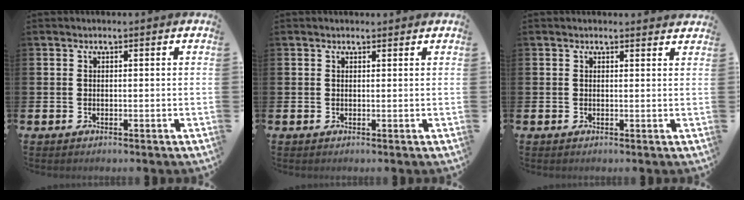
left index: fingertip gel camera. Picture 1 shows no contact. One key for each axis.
{"total": 0.6, "fx": 0.6, "fy": 0.2, "fz": 0.1, "tx": 0.006, "ty": -0.002, "tz": 0.009}
{"total": 0.9, "fx": 0.9, "fy": 0.1, "fz": 0.1, "tx": 0.006, "ty": -0.002, "tz": 0.014}